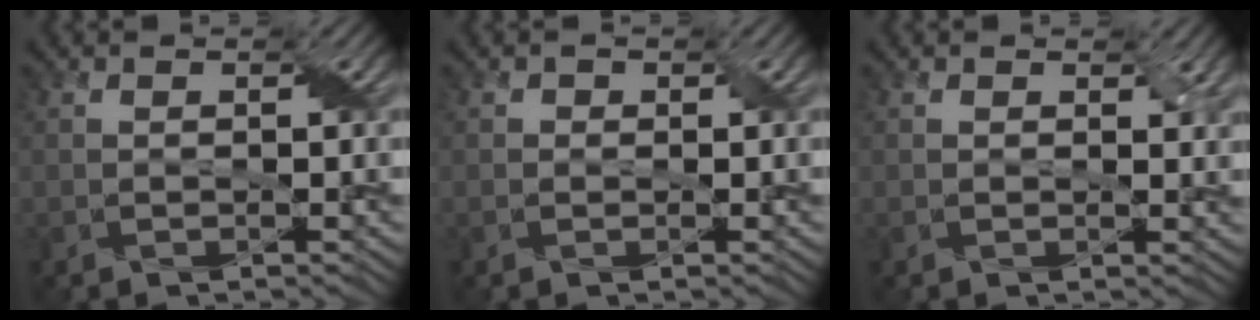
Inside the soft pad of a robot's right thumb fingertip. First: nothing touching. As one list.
[{"total": 0.6, "force": [0.0, 0.6, 0.0], "torque": [0.002, -0.002, -0.003]}, {"total": 1.8, "force": [0.7, 1.0, 1.4], "torque": [-0.021, -0.005, 0.013]}]